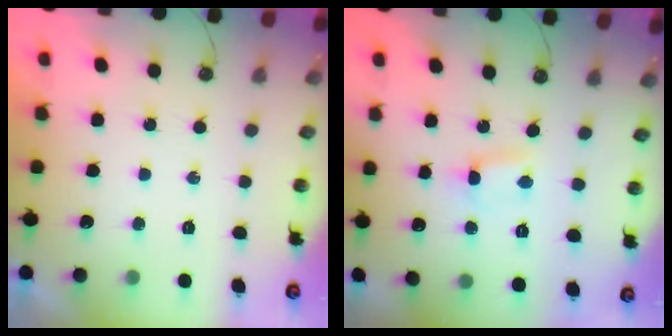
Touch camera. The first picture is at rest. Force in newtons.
{"total": 0.6, "press": 0.4, "slide": 0.4}